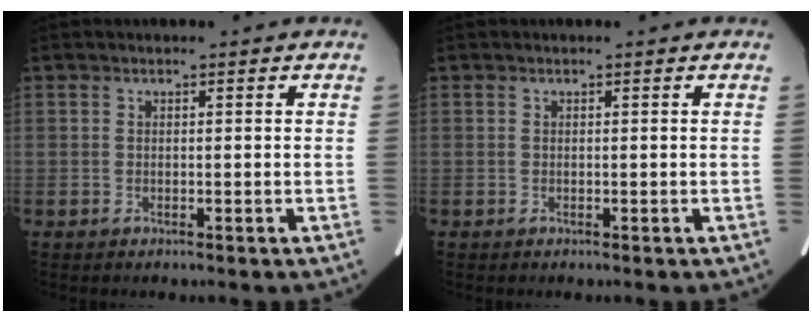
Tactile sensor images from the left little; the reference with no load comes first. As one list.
[{"total": 0.0}]